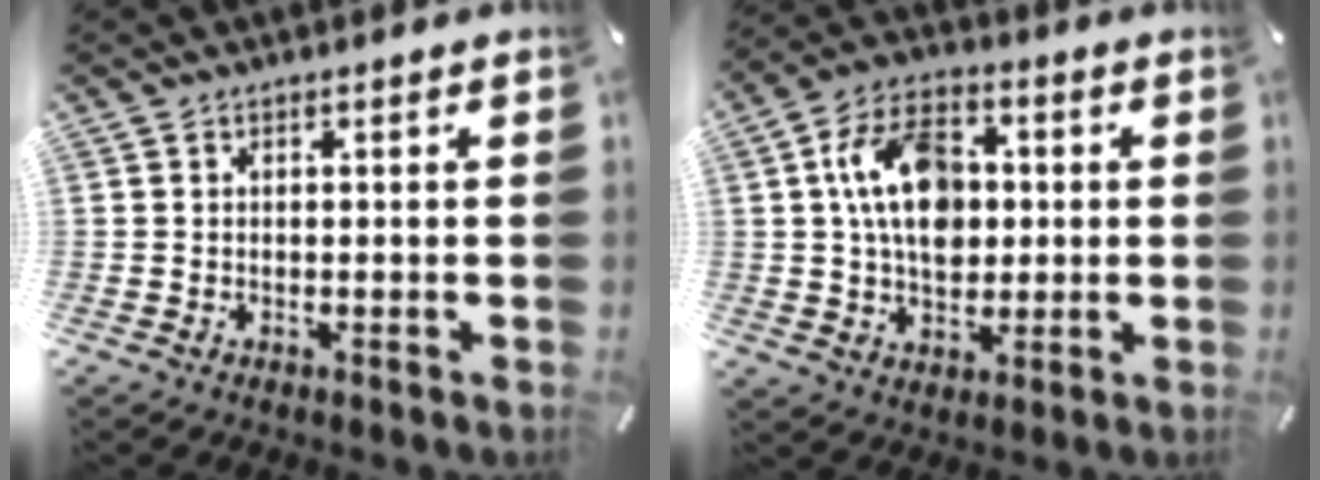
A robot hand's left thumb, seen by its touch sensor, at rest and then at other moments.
{"total": 13.6, "force": [1.5, 9.8, 9.3], "torque": [-0.180, 0.013, 0.028]}